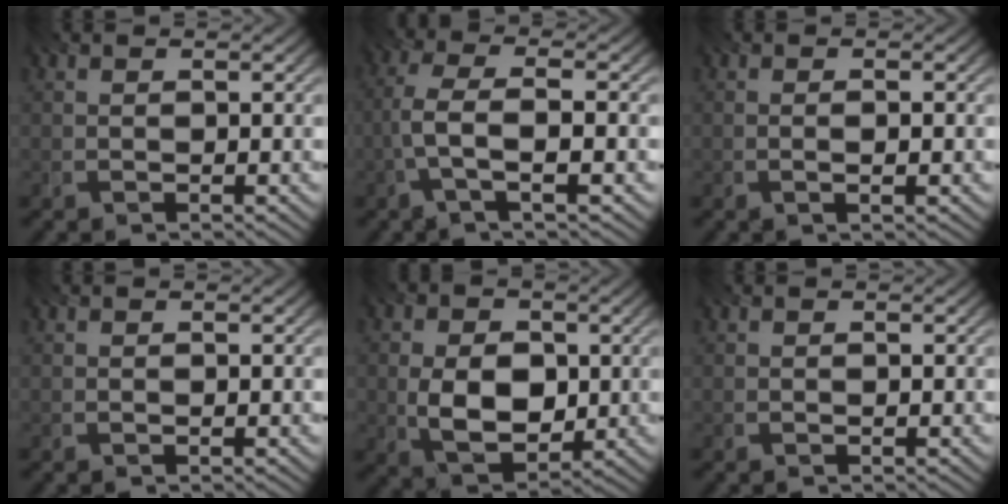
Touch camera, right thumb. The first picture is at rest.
{"total": 4.4, "force": [-2.4, 0.6, 3.6], "torque": [-0.075, 0.002, -0.061]}
{"total": 1.1, "force": [-0.7, -0.3, 0.8], "torque": [-0.007, -0.005, -0.020]}
{"total": 0.0}
{"total": 8.2, "force": [-1.3, 5.5, 5.9], "torque": [-0.113, -0.017, -0.030]}
{"total": 0.0}